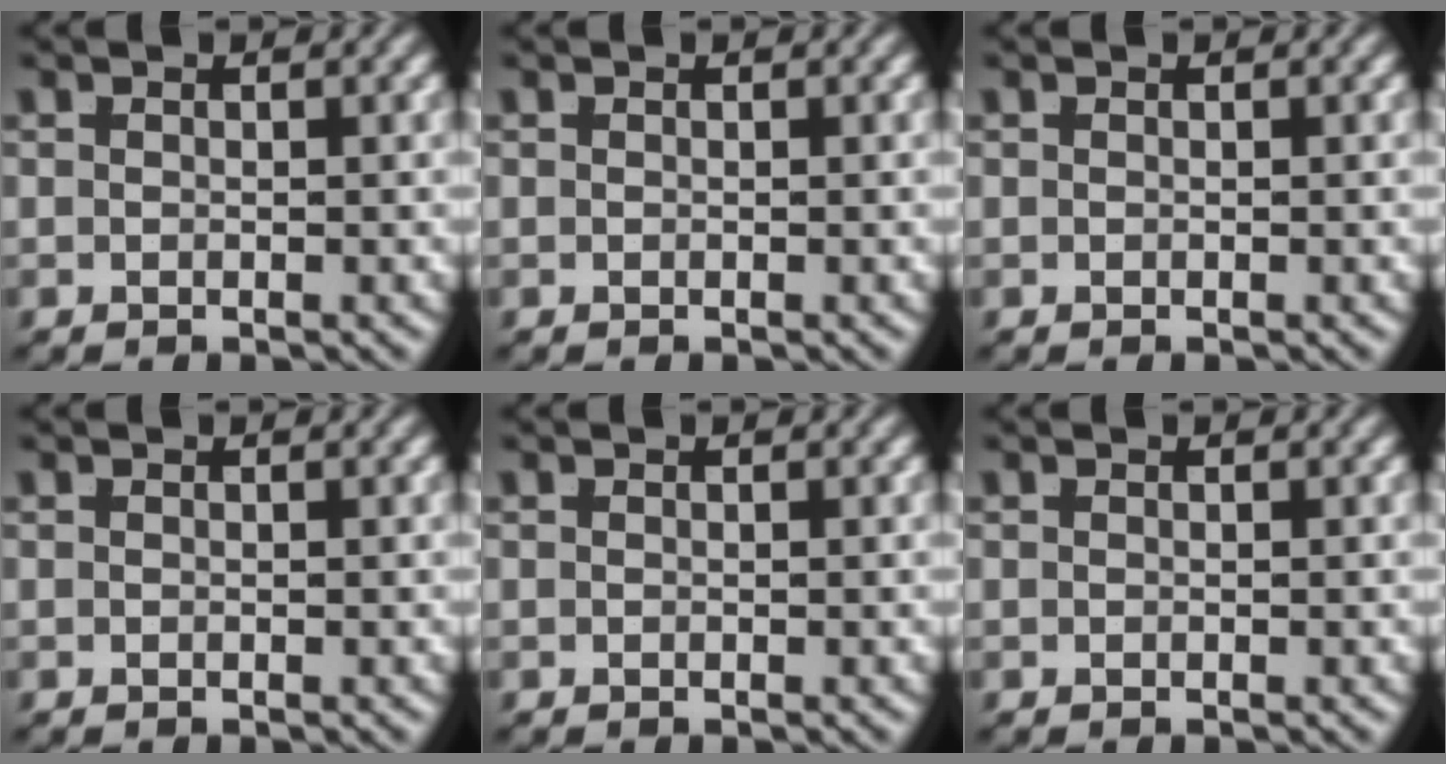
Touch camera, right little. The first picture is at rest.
{"total": 0.0}
{"total": 0.0}
{"total": 0.0}
{"total": 0.0}
{"total": 0.0}